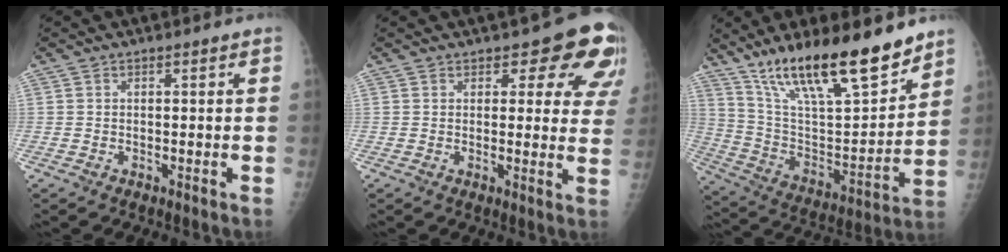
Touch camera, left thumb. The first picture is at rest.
{"total": 11.5, "force": [7.4, 5.2, 7.0], "torque": [-0.027, -0.033, 0.072]}
{"total": 23.8, "force": [17.2, 6.0, 15.4], "torque": [-0.234, -0.072, 0.304]}